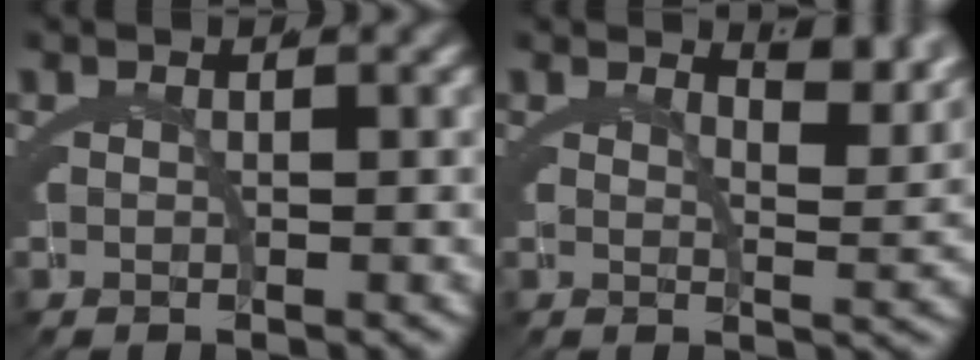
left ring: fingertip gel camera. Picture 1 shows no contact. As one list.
[{"total": 4.5, "force": [3.5, 0.3, 2.7], "torque": [-0.025, -0.002, 0.052]}]